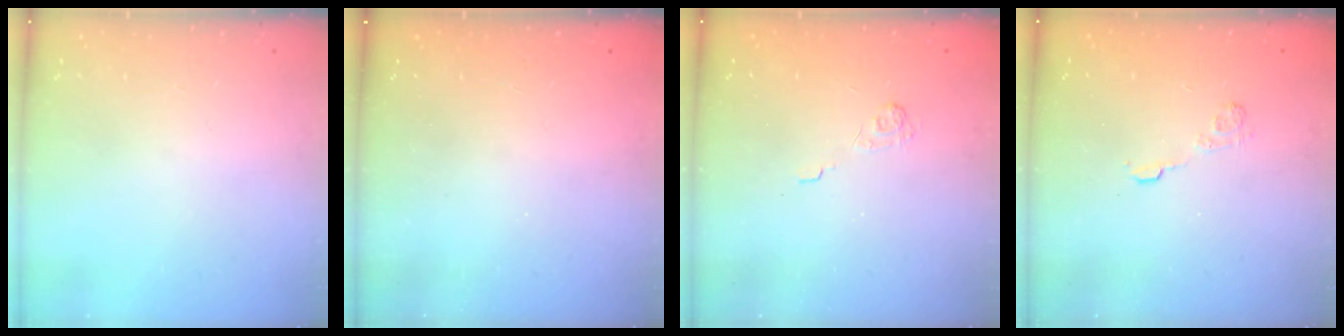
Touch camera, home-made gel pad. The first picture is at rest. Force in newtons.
{"total": 2.3, "press": 2.2, "slide": 0.7}
{"total": 2.0, "press": 1.4, "slide": 1.4}
{"total": 3.2, "press": 2.8, "slide": 1.5}